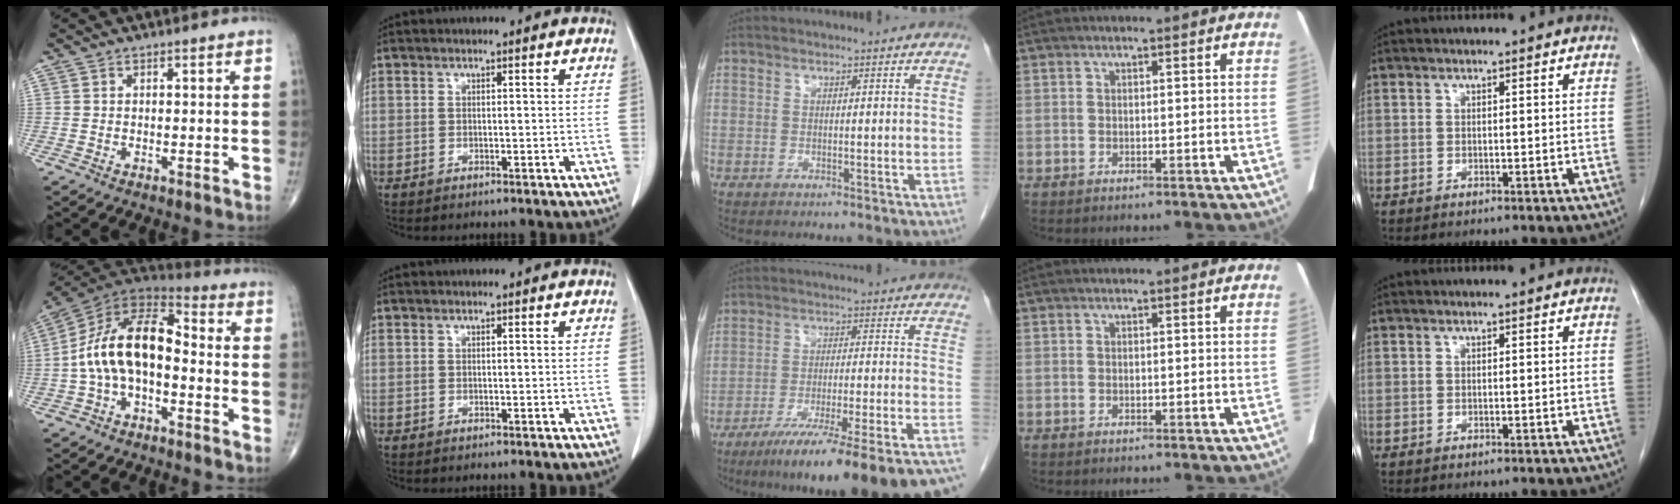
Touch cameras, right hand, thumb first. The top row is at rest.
{"thumb": {"total": 15.6, "force": [-2.0, 8.6, 12.8], "torque": [-0.220, 0.054, -0.048]}, "middle": {"total": 21.2, "force": [-17.3, 0.6, 12.2], "torque": [-0.130, -0.015, -0.260]}}